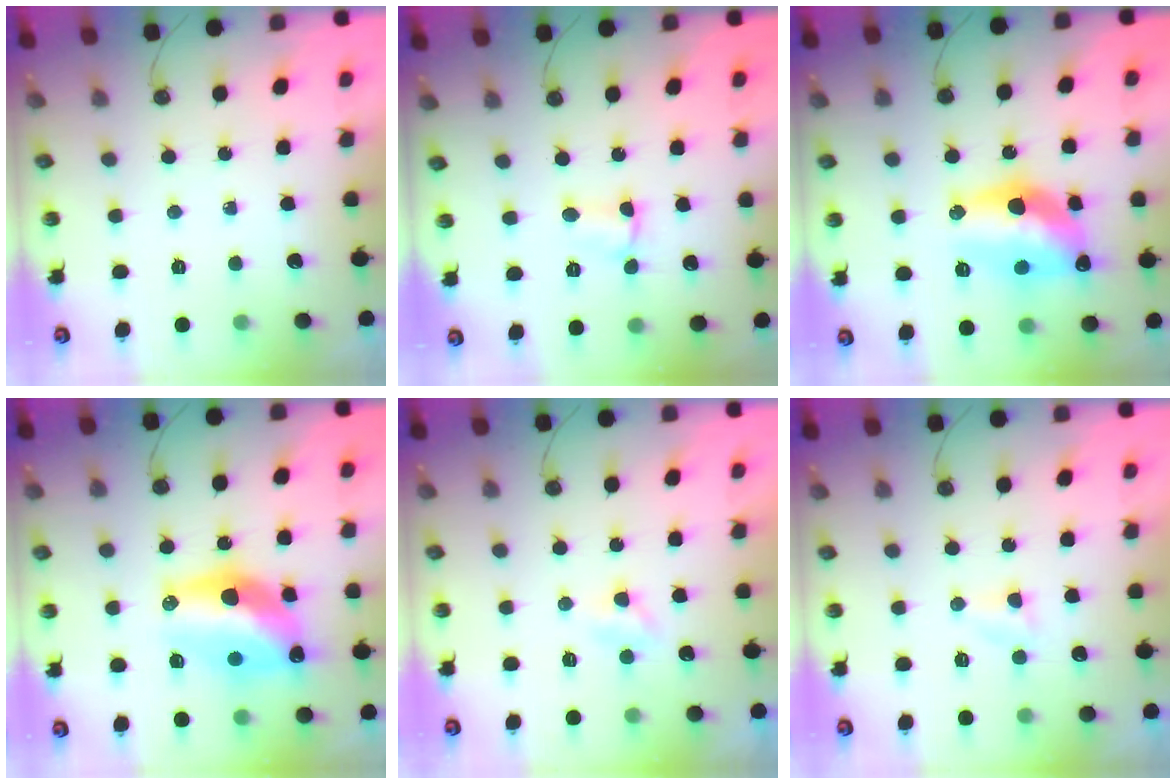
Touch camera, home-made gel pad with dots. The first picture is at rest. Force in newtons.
{"total": 1.2, "press": 1.1, "slide": 0.4}
{"total": 15.7, "press": 15.5, "slide": 2.1}
{"total": 15.9, "press": 15.5, "slide": 3.3}
{"total": 3.8, "press": 3.7, "slide": 0.7}
{"total": 2.7, "press": 2.7, "slide": 0.3}